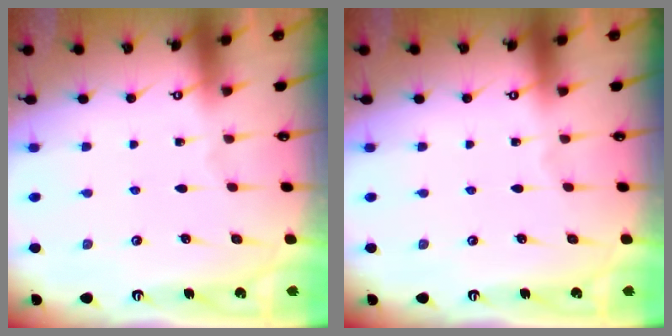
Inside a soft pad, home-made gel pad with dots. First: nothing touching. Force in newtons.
{"total": 0.0}